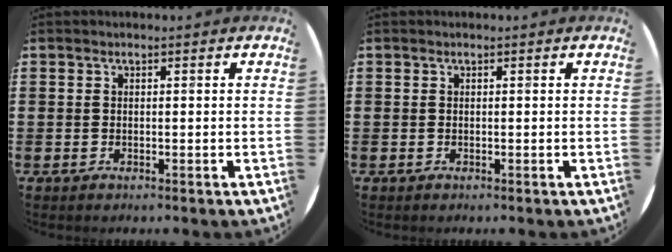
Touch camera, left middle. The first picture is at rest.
{"total": 0.0}